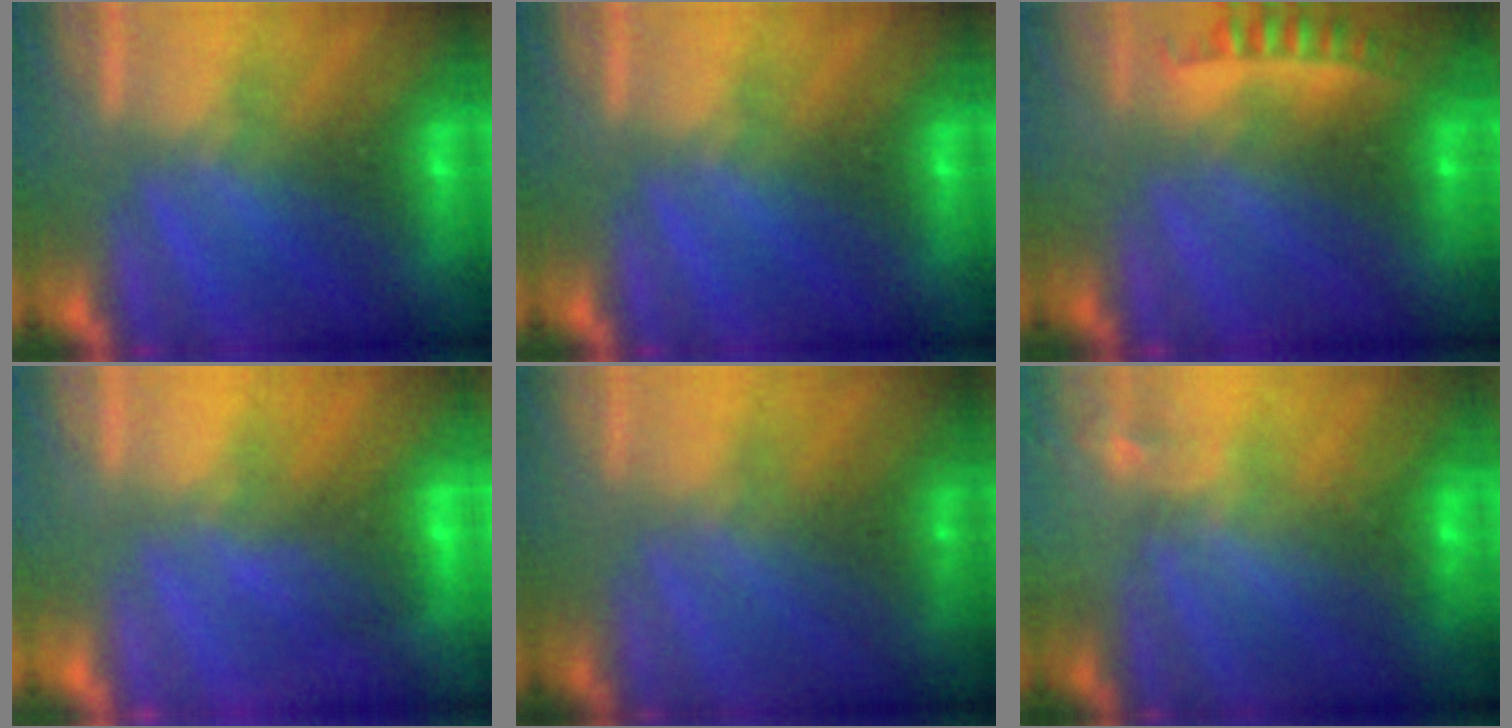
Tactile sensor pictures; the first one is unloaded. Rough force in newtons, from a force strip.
{"total": 0.0}
{"total": 2.4}
{"total": 3.0}
{"total": 1.4}
{"total": 2.1}